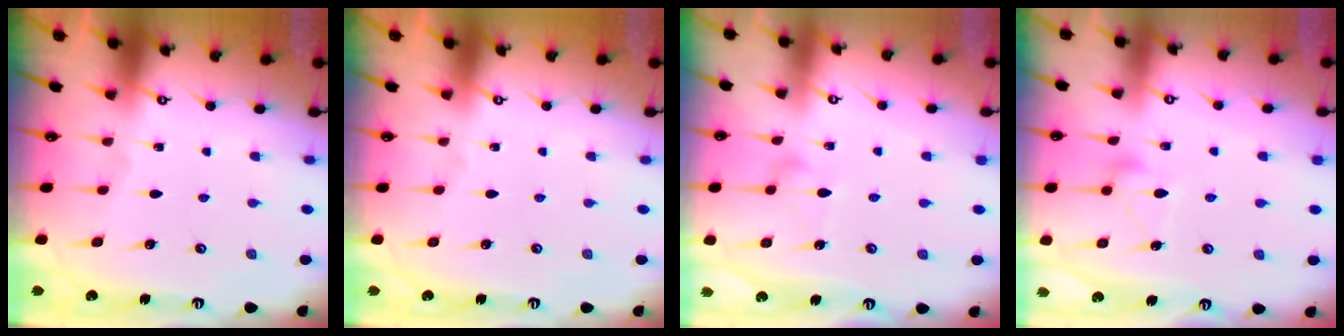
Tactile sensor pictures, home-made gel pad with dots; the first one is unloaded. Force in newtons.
{"total": 0.0}
{"total": 6.5, "press": 6.5, "slide": 0.3}
{"total": 11.0, "press": 11.0, "slide": 0.4}